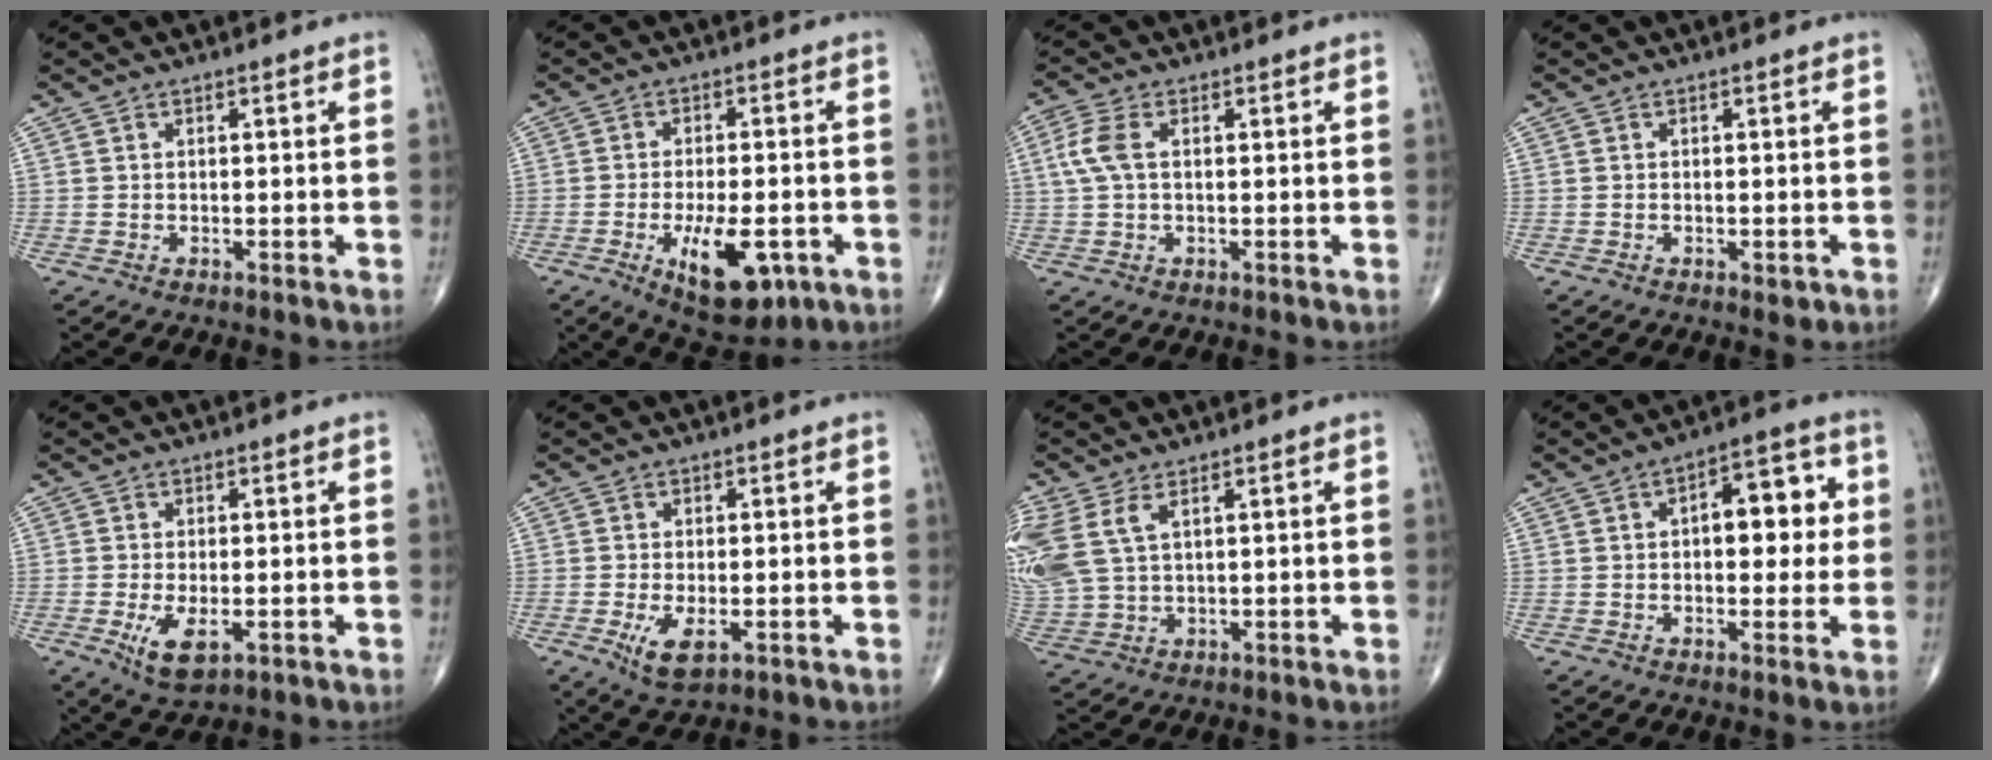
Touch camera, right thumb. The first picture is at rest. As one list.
[{"total": 11.9, "force": [-4.4, 5.2, 9.7], "torque": [-0.137, 0.003, -0.057]}, {"total": 4.9, "force": [0.8, 2.6, 4.1], "torque": [-0.115, 0.015, 0.013]}, {"total": 1.3, "force": [-0.6, 0.6, 1.0], "torque": [-0.010, -0.002, -0.005]}, {"total": 5.9, "force": [-2.0, 2.6, 4.9], "torque": [-0.088, -0.012, -0.025]}, {"total": 5.5, "force": [-1.9, 2.4, 4.6], "torque": [-0.083, -0.012, -0.025]}, {"total": 11.5, "force": [4.4, 6.5, 8.4], "torque": [-0.225, 0.000, 0.103]}, {"total": 10.9, "force": [1.5, 5.6, 9.2], "torque": [-0.085, 0.016, 0.017]}]